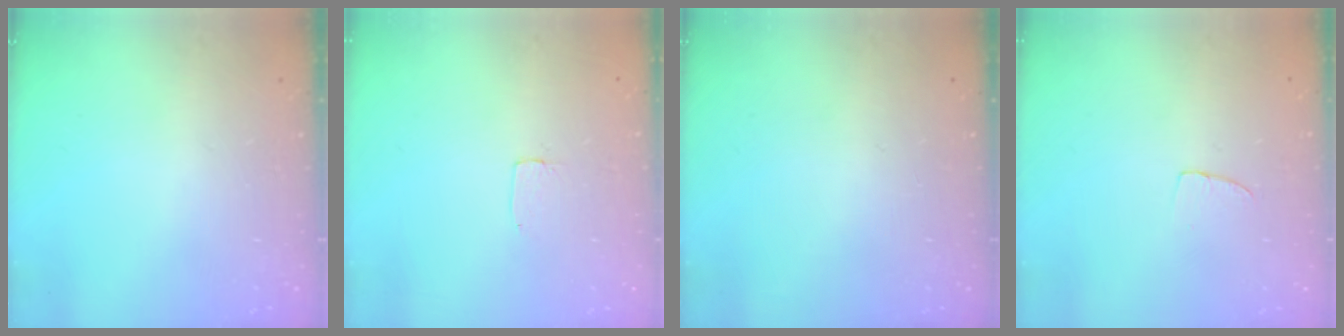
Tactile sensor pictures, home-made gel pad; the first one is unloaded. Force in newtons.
{"total": 2.0, "press": 2.0, "slide": 0.0}
{"total": 0.0}
{"total": 3.7, "press": 3.7, "slide": 0.2}